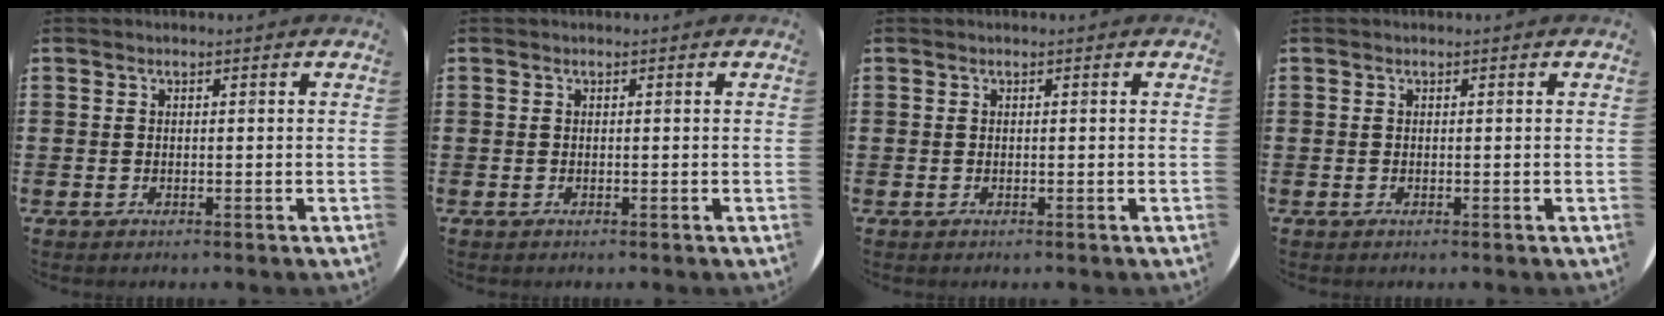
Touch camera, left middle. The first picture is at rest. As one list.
[{"total": 0.0}, {"total": 0.0}, {"total": 0.0}]